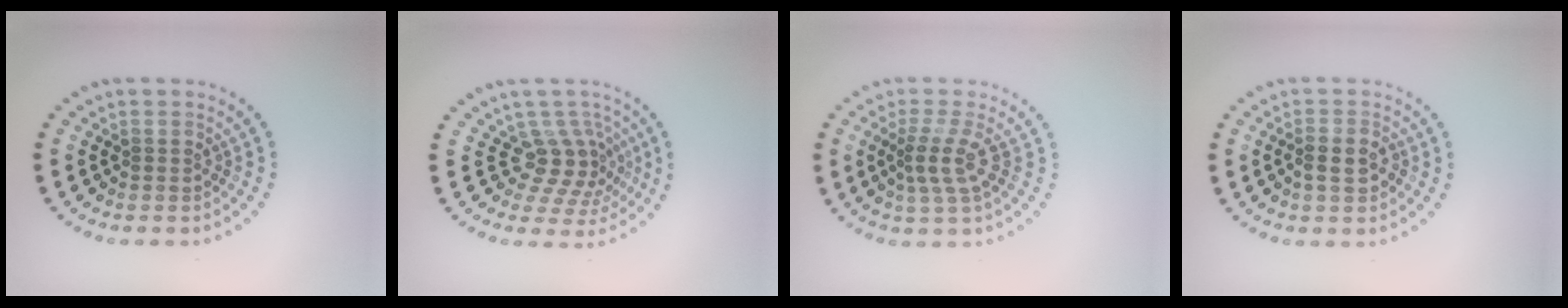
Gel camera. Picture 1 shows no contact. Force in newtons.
{"total": 3.6, "press": 2.7, "slide": 2.4}
{"total": 2.8, "press": 2.0, "slide": 2.0}
{"total": 1.8, "press": 1.7, "slide": 0.5}